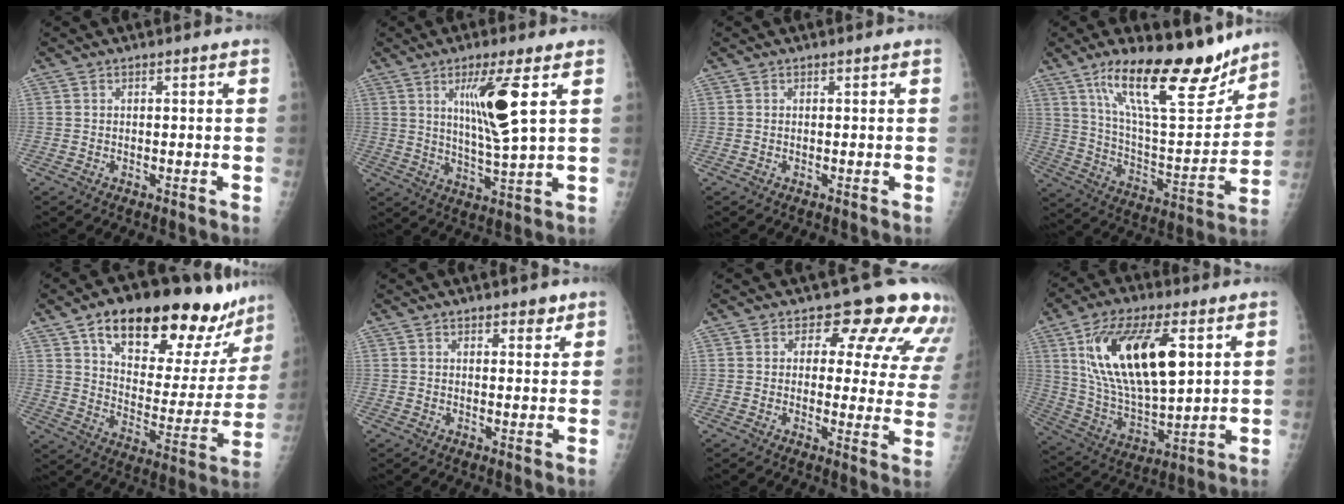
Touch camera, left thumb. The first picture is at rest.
{"total": 11.3, "force": [3.9, 1.1, 10.5], "torque": [-0.192, -0.034, 0.074]}
{"total": 0.0}
{"total": 22.7, "force": [15.4, 7.0, 15.1], "torque": [-0.205, -0.081, 0.263]}
{"total": 26.7, "force": [18.8, 10.5, 15.8], "torque": [-0.186, -0.066, 0.276]}
{"total": 2.9, "force": [2.0, 1.4, 1.6], "torque": [-0.004, -0.011, 0.027]}
{"total": 14.5, "force": [9.7, 6.9, 8.3], "torque": [-0.041, -0.048, 0.088]}
{"total": 21.4, "force": [7.1, 9.4, 17.9], "torque": [-0.309, -0.024, 0.134]}